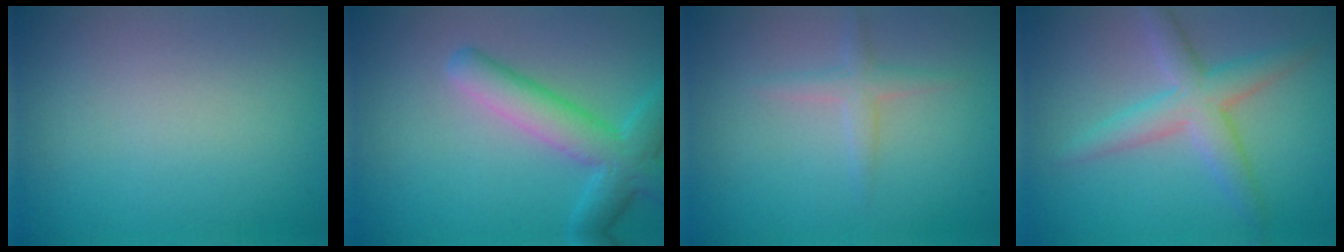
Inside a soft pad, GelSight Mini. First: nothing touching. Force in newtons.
{"total": 5.1, "press": 5.1, "slide": 0.2}
{"total": 1.6, "press": 1.6, "slide": 0.1}
{"total": 4.1, "press": 4.1, "slide": 0.1}